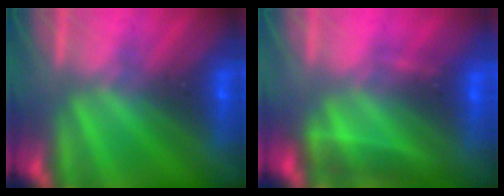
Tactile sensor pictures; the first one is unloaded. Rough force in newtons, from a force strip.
{"total": 2.3}